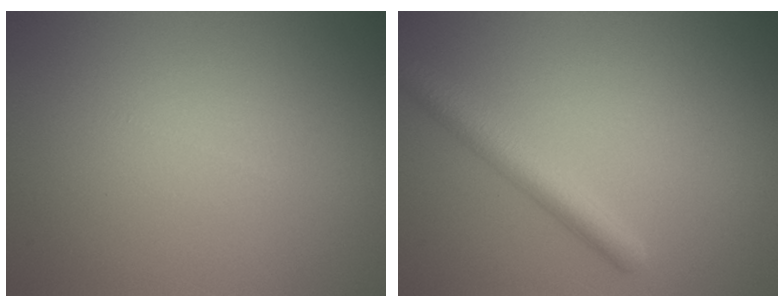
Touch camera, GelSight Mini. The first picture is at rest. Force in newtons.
{"total": 2.8, "press": 2.8, "slide": 0.2}